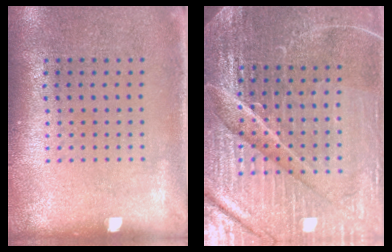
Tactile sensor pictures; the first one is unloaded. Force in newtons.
{"total": 6.3, "press": 5.6, "slide": 2.8}